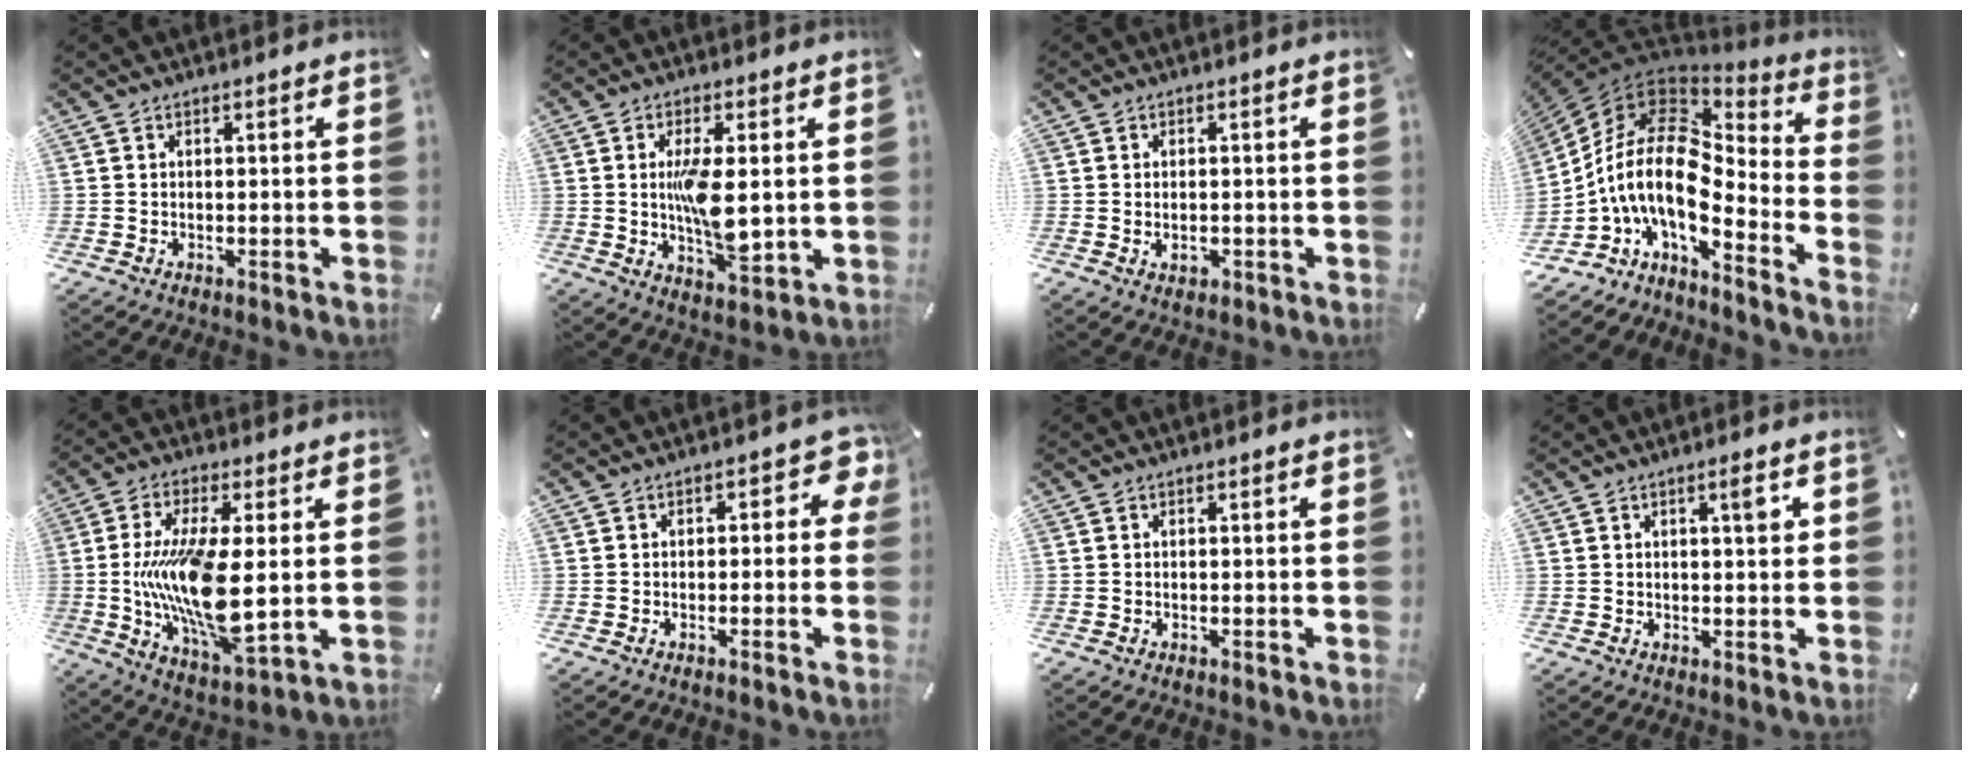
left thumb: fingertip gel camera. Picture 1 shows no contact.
{"total": 10.3, "force": [0.7, 4.3, 9.4], "torque": [-0.189, -0.018, 0.008]}
{"total": 1.9, "force": [-0.3, 1.2, 1.4], "torque": [-0.019, -0.003, -0.006]}
{"total": 18.1, "force": [-1.7, 9.6, 15.2], "torque": [-0.336, -0.020, -0.038]}
{"total": 17.8, "force": [0.8, 6.2, 16.7], "torque": [-0.353, -0.032, 0.010]}
{"total": 4.2, "force": [-0.2, 2.7, 3.2], "torque": [-0.045, 0.012, -0.010]}
{"total": 0.0}
{"total": 3.5, "force": [1.2, 1.1, 3.2], "torque": [-0.041, -0.003, 0.012]}